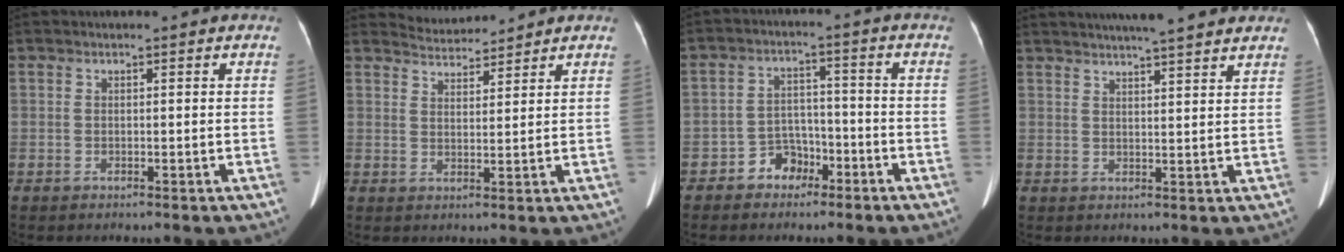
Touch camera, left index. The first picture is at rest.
{"total": 2.9, "force": [2.6, 0.0, -1.2], "torque": [0.012, 0.007, 0.046]}
{"total": 5.5, "force": [-4.4, 3.2, 0.8], "torque": [-0.012, 0.015, -0.075]}
{"total": 12.1, "force": [10.5, 0.8, 5.9], "torque": [-0.087, 0.022, 0.127]}